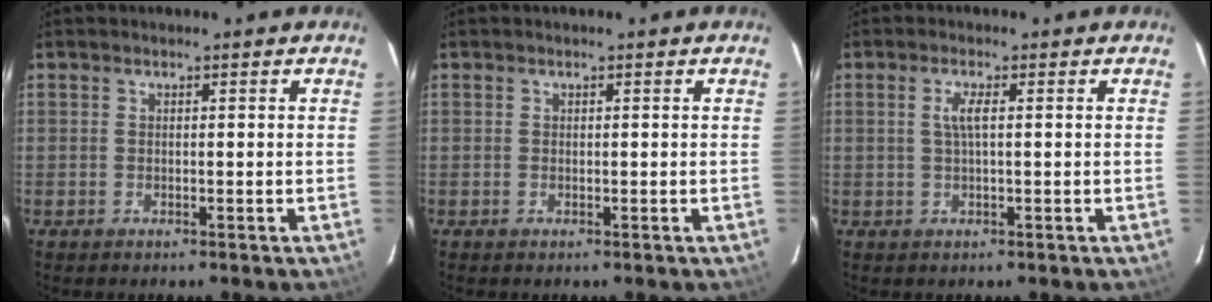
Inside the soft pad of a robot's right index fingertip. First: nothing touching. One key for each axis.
{"total": 0.0}
{"total": 2.4, "fx": 0.4, "fy": 0.2, "fz": 2.4, "tx": -0.047, "ty": 0.004, "tz": 0.009}